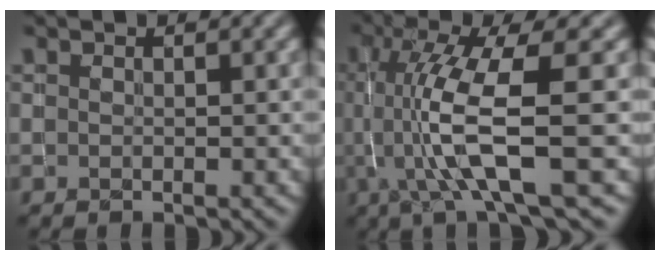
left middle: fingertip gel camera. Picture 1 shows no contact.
{"total": 8.4, "force": [-0.7, 1.8, 8.2], "torque": [-0.154, -0.006, -0.010]}